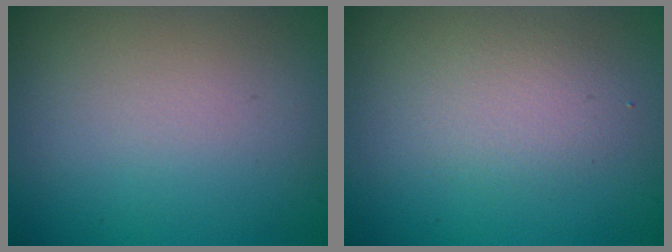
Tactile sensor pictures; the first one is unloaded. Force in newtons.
{"total": 2.0, "press": 2.0, "slide": 0.2}